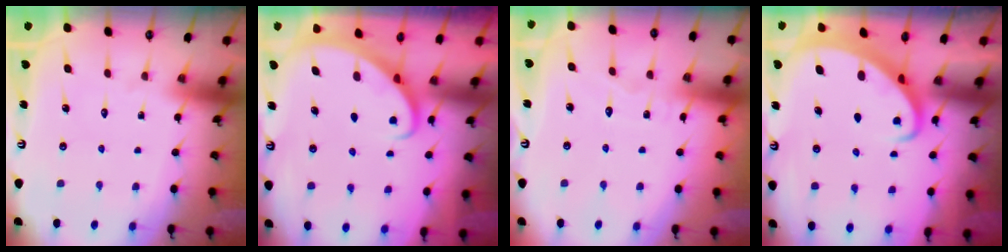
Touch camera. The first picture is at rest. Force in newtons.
{"total": 2.7, "press": 2.7, "slide": 0.2}
{"total": 3.9, "press": 3.8, "slide": 0.3}
{"total": 2.7, "press": 2.7, "slide": 0.2}